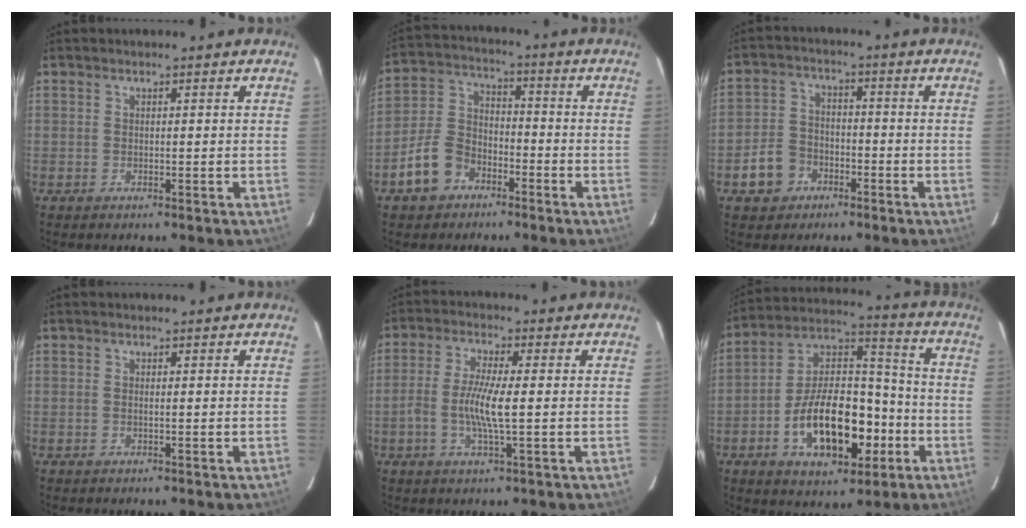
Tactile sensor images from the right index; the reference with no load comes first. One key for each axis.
{"total": 9.8, "fx": -5.6, "fy": 6.7, "fz": 4.4, "tx": -0.104, "ty": 0.028, "tz": -0.099}
{"total": 7.2, "fx": -3.8, "fy": 5.7, "fz": 2.4, "tx": -0.070, "ty": 0.021, "tz": -0.059}
{"total": 0.5, "fx": 0.0, "fy": -0.1, "fz": 0.5, "tx": -0.009, "ty": 0.001, "tz": -0.002}
{"total": 7.1, "fx": -1.0, "fy": 0.8, "fz": 6.9, "tx": -0.139, "ty": -0.001, "tz": -0.023}
{"total": 19.3, "fx": -6.7, "fy": 10.2, "fz": 14.9, "tx": -0.266, "ty": 0.030, "tz": -0.099}